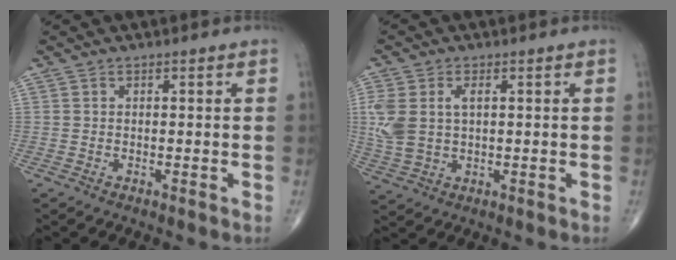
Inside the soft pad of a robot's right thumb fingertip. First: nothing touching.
{"total": 8.4, "force": [1.5, 5.0, 6.6], "torque": [-0.165, 0.009, 0.039]}